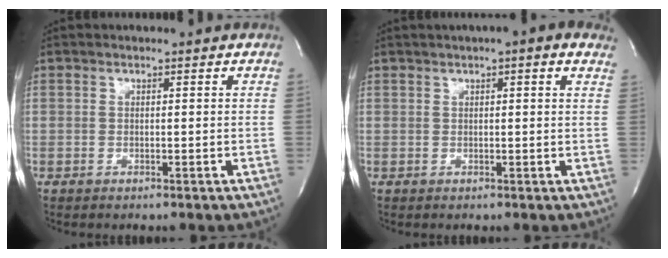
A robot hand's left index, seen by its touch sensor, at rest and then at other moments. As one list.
[{"total": 5.3, "force": [3.2, 0.8, 4.1], "torque": [-0.051, 0.025, 0.038]}]